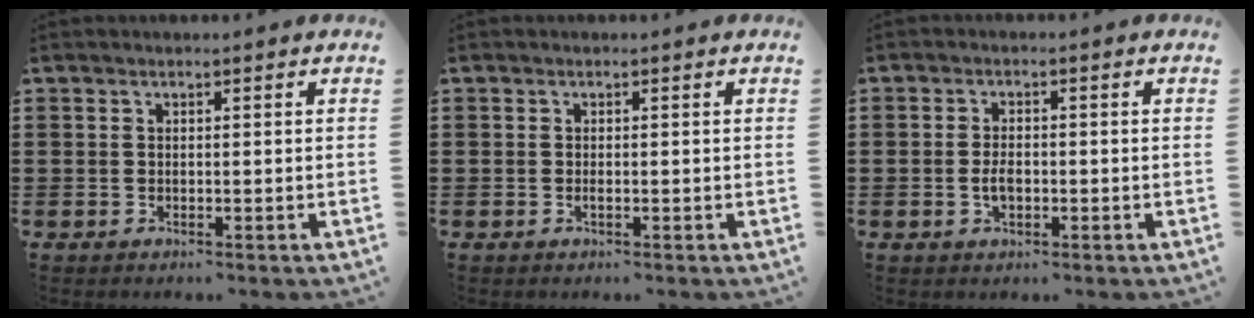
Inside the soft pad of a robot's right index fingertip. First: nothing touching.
{"total": 0.5, "force": [-0.2, 0.1, 0.5], "torque": [-0.009, -0.003, -0.004]}
{"total": 2.7, "force": [-0.6, 1.3, 2.2], "torque": [-0.042, 0.002, -0.011]}